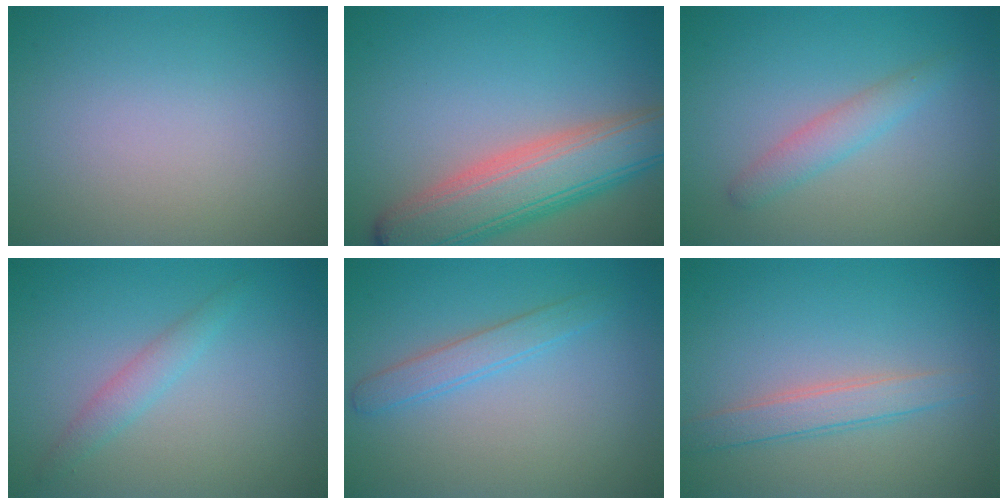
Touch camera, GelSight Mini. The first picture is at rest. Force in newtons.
{"total": 7.9, "press": 7.9, "slide": 0.6}
{"total": 2.1, "press": 2.1, "slide": 0.1}
{"total": 1.7, "press": 1.7, "slide": 0.0}
{"total": 2.0, "press": 2.0, "slide": 0.0}
{"total": 2.4, "press": 2.4, "slide": 0.1}